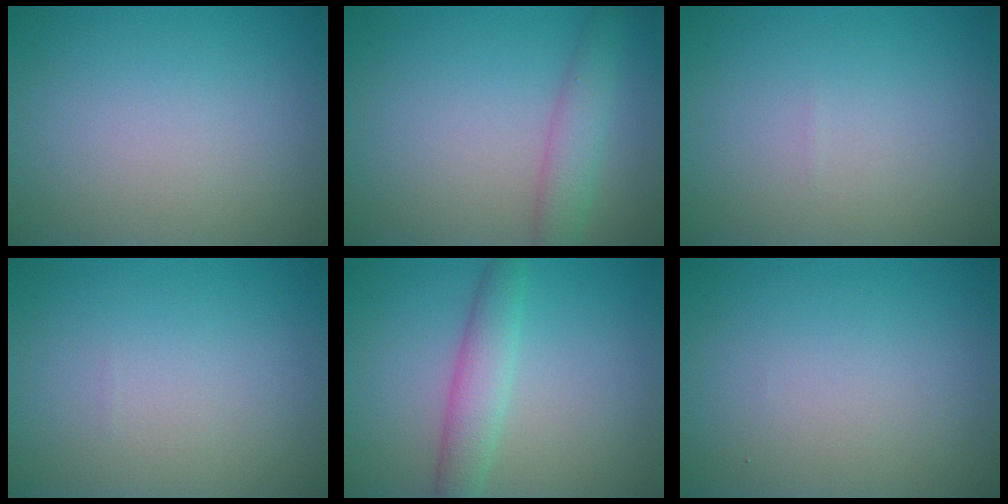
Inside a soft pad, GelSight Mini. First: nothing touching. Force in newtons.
{"total": 2.9, "press": 2.9, "slide": 0.1}
{"total": 0.0}
{"total": 0.0}
{"total": 3.4, "press": 3.4, "slide": 0.0}
{"total": 0.0}